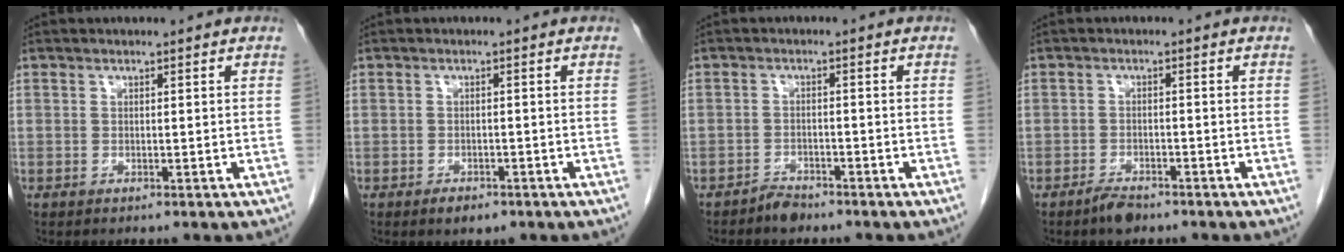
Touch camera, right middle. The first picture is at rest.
{"total": 2.3, "force": [-1.5, 1.2, 1.3], "torque": [-0.018, 0.001, -0.015]}
{"total": 2.2, "force": [-2.0, 0.7, 0.4], "torque": [-0.009, 0.000, -0.034]}
{"total": 2.8, "force": [-2.2, 1.0, 1.3], "torque": [-0.027, 0.000, -0.036]}